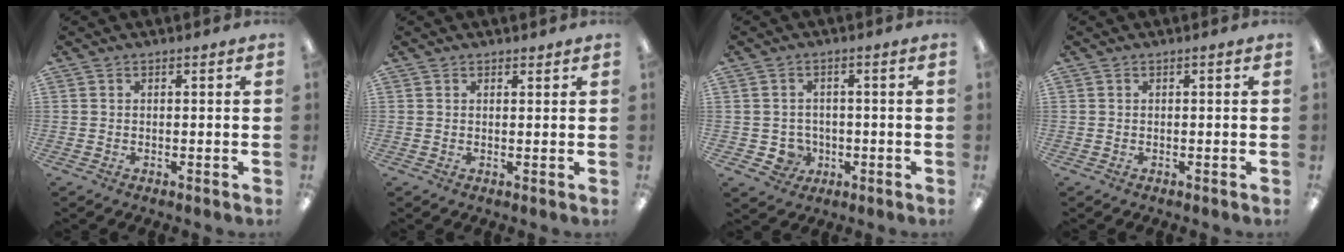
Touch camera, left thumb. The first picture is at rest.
{"total": 1.1, "force": [1.0, 0.6, 0.1], "torque": [0.007, -0.002, 0.017]}
{"total": 4.8, "force": [-1.1, 4.4, 1.3], "torque": [-0.025, 0.006, -0.017]}
{"total": 0.0}